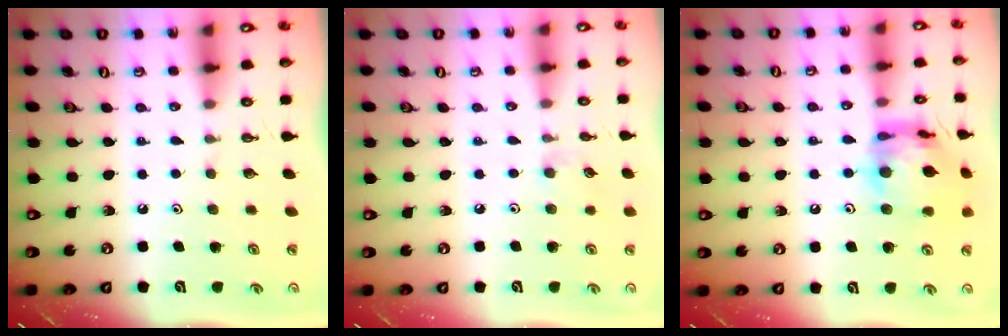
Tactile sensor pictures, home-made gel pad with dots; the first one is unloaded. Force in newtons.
{"total": 5.3, "press": 5.3, "slide": 0.7}
{"total": 16.6, "press": 16.5, "slide": 1.6}